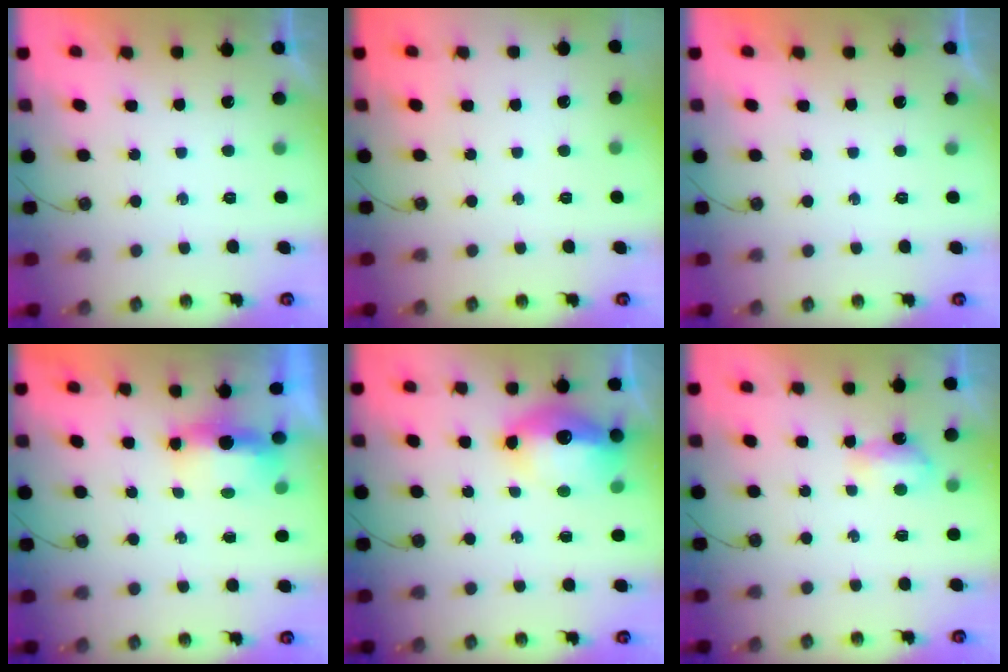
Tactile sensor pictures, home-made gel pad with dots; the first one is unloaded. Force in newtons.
{"total": 0.0}
{"total": 0.0}
{"total": 10.5, "press": 6.1, "slide": 8.5}
{"total": 13.9, "press": 13.3, "slide": 4.1}
{"total": 3.8, "press": 3.8, "slide": 0.5}